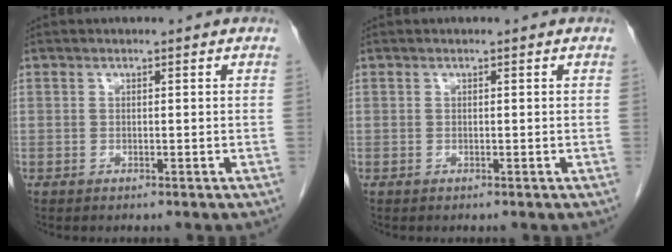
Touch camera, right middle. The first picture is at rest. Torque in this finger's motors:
{"motor_torque": [-0.08, 0.08, 0.00, -0.01]}